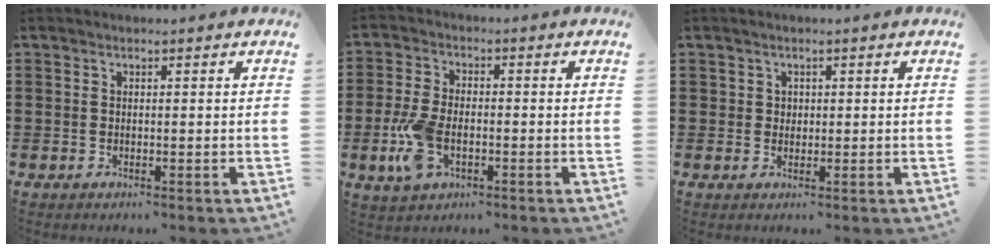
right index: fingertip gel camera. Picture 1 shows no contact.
{"total": 7.4, "force": [-2.1, 4.0, 5.8], "torque": [-0.146, -0.008, -0.044]}
{"total": 1.1, "force": [0.4, 1.0, 0.1], "torque": [-0.007, 0.004, 0.008]}